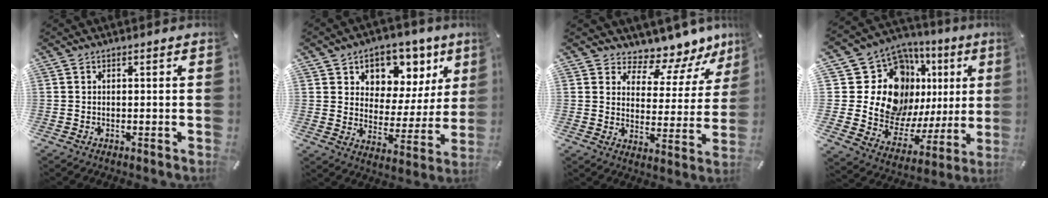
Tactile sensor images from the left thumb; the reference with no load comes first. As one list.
[{"total": 9.0, "force": [5.0, 7.2, 1.8], "torque": [-0.015, -0.059, 0.088]}, {"total": 8.6, "force": [7.2, 4.4, 1.8], "torque": [-0.013, -0.085, 0.122]}, {"total": 21.8, "force": [8.0, 15.2, 13.5], "torque": [-0.225, -0.062, 0.164]}]